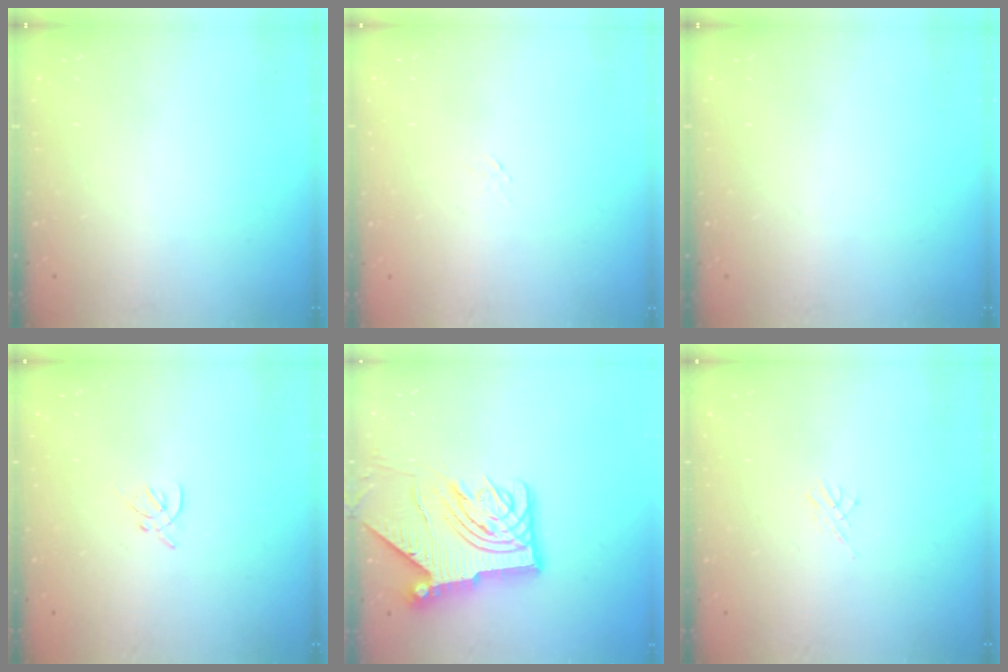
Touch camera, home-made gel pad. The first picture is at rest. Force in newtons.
{"total": 0.0}
{"total": 0.0}
{"total": 2.2, "press": 2.1, "slide": 0.6}
{"total": 14.7, "press": 14.6, "slide": 1.7}
{"total": 3.0, "press": 2.9, "slide": 0.6}